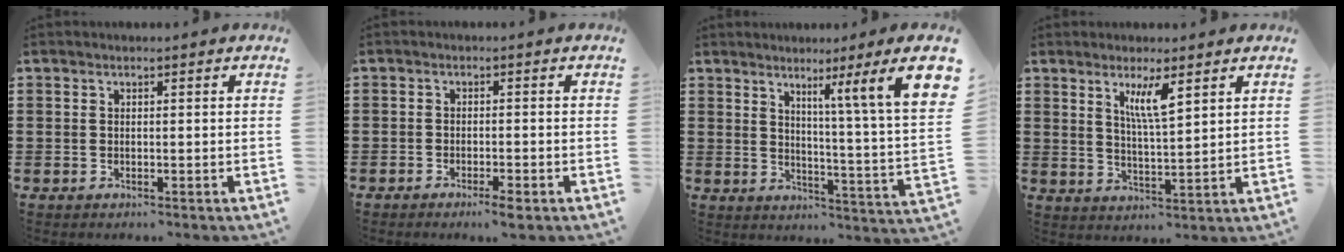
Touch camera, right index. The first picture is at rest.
{"total": 2.1, "force": [-1.7, 0.1, 1.2], "torque": [-0.020, 0.001, -0.031]}
{"total": 8.2, "force": [5.0, -1.2, 6.5], "torque": [-0.107, -0.046, 0.070]}
{"total": 5.1, "force": [2.8, 1.0, 4.2], "torque": [-0.090, 0.004, 0.046]}